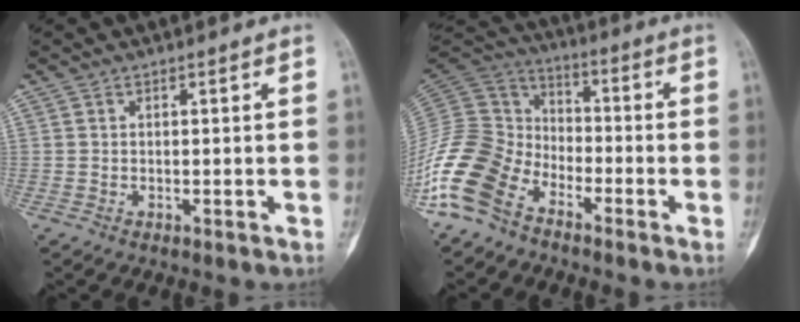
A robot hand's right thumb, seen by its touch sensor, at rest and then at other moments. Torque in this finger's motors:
{"motor_torque": [0.40, 0.55, 1.57, -1.20, 0.35]}